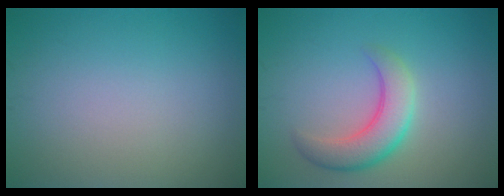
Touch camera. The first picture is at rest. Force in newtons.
{"total": 4.4, "press": 4.4, "slide": 0.2}